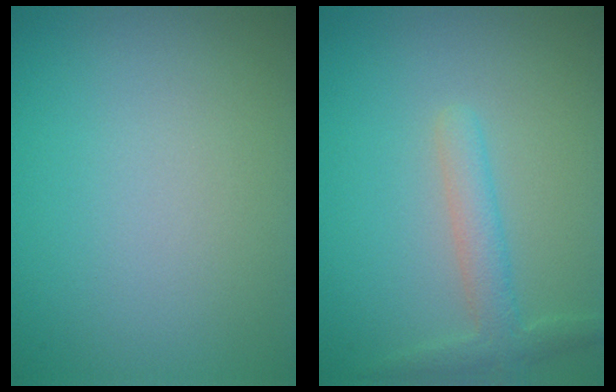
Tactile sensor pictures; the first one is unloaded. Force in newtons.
{"total": 2.5, "press": 2.5, "slide": 0.0}